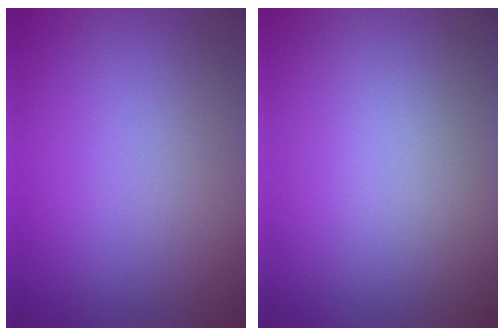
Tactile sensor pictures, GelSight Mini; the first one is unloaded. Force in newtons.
{"total": 0.0}